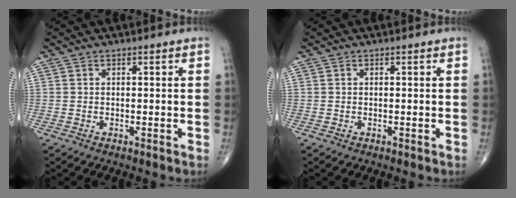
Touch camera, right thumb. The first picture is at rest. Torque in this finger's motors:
{"motor_torque": [0.06, 0.01, -0.08, -0.01, 0.01]}